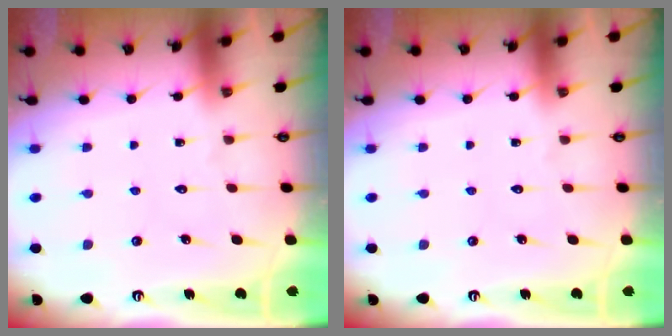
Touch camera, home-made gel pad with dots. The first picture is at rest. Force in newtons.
{"total": 0.0}